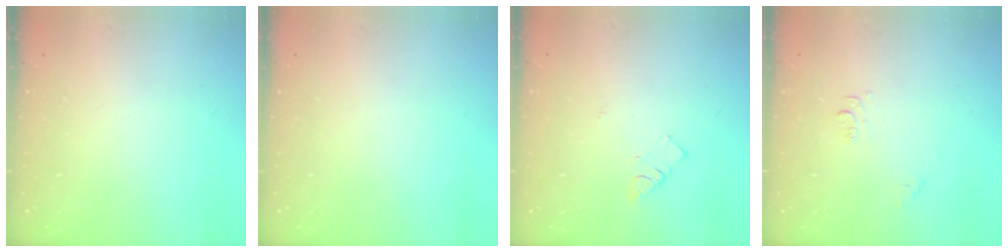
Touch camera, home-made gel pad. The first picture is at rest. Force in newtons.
{"total": 0.0}
{"total": 2.8, "press": 2.7, "slide": 0.4}
{"total": 3.9, "press": 3.9, "slide": 0.5}